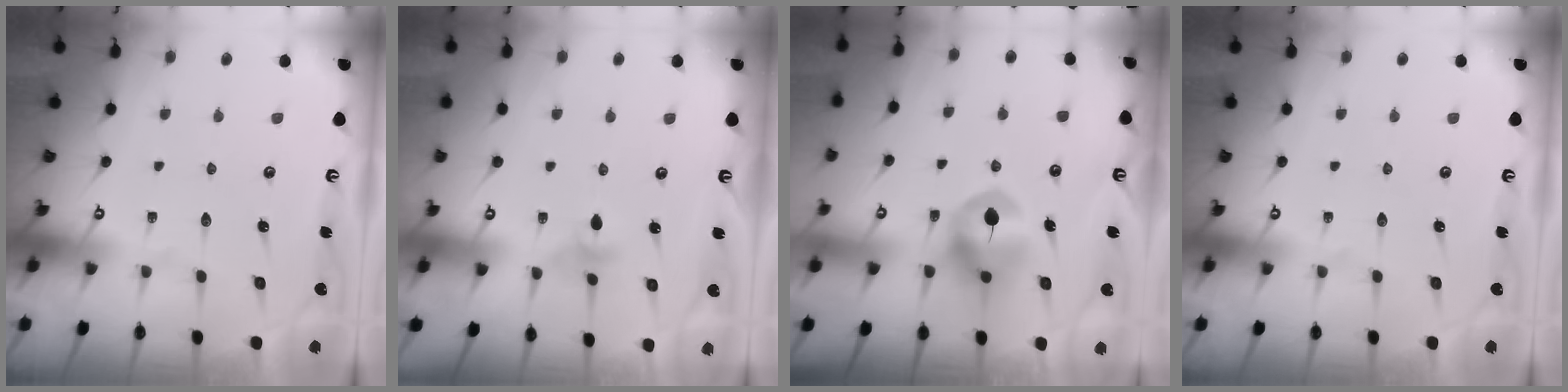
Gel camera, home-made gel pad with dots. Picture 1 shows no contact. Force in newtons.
{"total": 2.9, "press": 2.8, "slide": 0.6}
{"total": 8.7, "press": 8.7, "slide": 0.4}
{"total": 0.0}